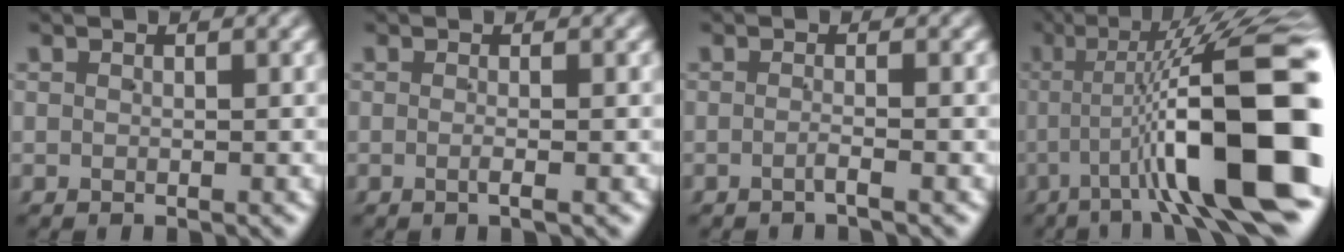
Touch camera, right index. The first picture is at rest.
{"total": 1.1, "force": [-0.7, -0.1, 0.9], "torque": [-0.021, -0.001, -0.013]}
{"total": 1.1, "force": [-1.0, -0.2, 0.5], "torque": [-0.013, 0.000, -0.022]}
{"total": 16.1, "force": [-0.6, 4.6, 15.4], "torque": [-0.204, -0.003, -0.012]}